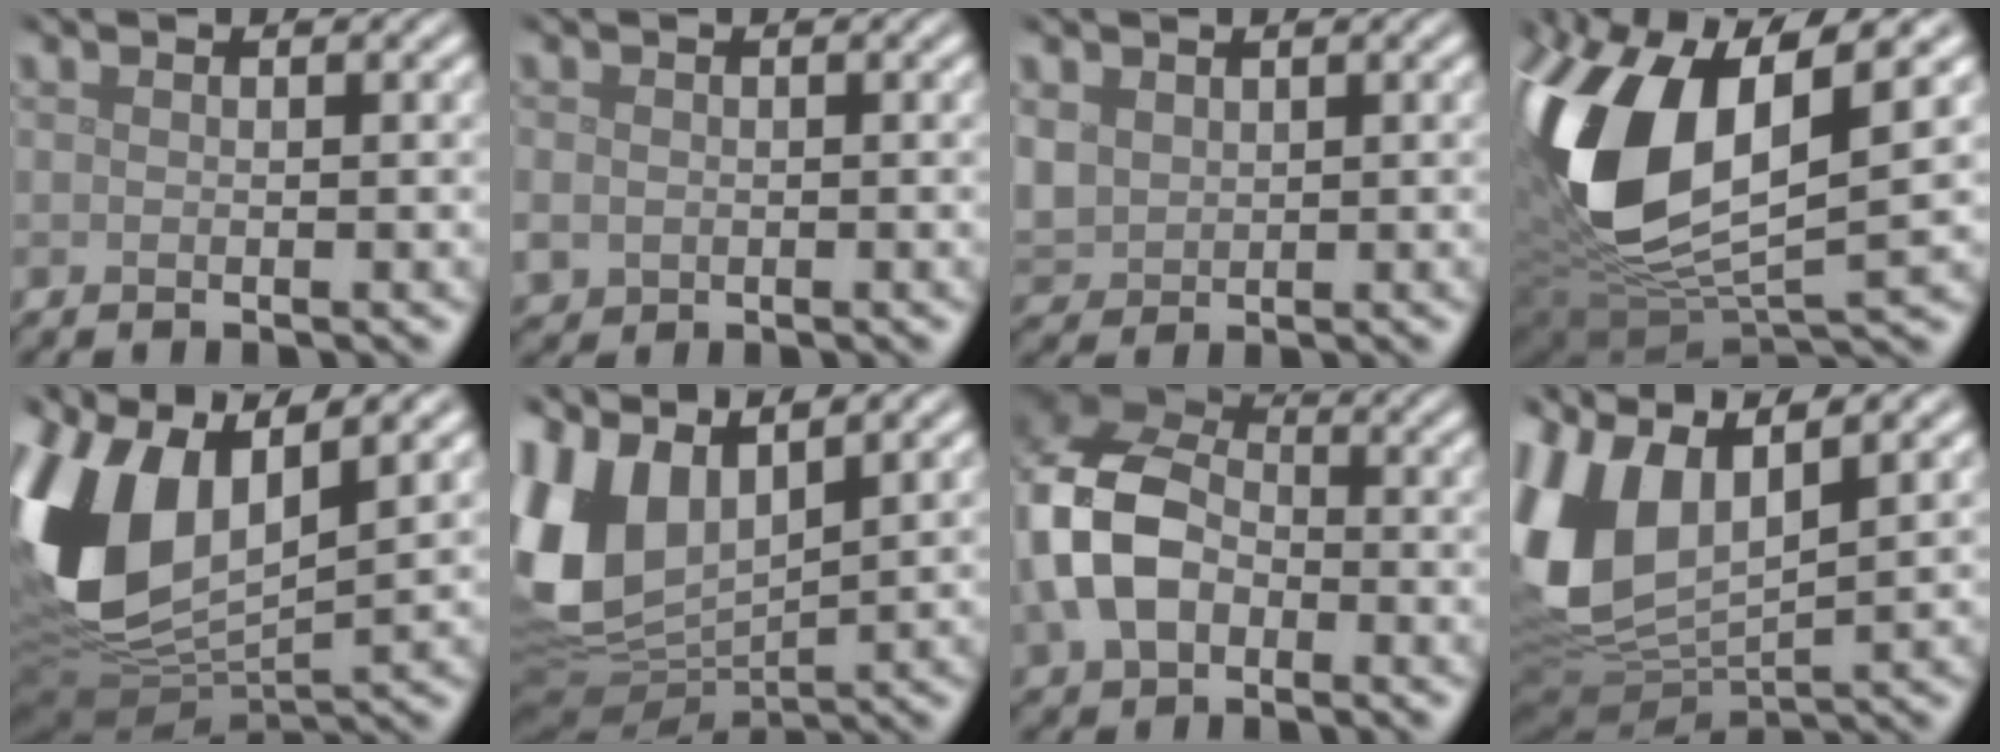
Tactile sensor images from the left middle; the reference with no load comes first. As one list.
[{"total": 2.0, "force": [-0.3, 1.9, 0.7], "torque": [-0.018, -0.008, -0.004]}, {"total": 2.8, "force": [1.1, 2.3, 1.2], "torque": [-0.040, 0.001, 0.024]}, {"total": 14.6, "force": [2.4, 7.7, 12.2], "torque": [-0.269, -0.012, 0.044]}, {"total": 13.2, "force": [2.6, 7.5, 10.6], "torque": [-0.260, -0.001, 0.040]}, {"total": 9.5, "force": [2.8, 5.9, 6.9], "torque": [-0.172, -0.005, 0.057]}, {"total": 9.1, "force": [-1.6, 6.6, 6.1], "torque": [-0.154, 0.003, -0.041]}, {"total": 12.1, "force": [3.0, 6.8, 9.5], "torque": [-0.255, 0.005, 0.052]}]